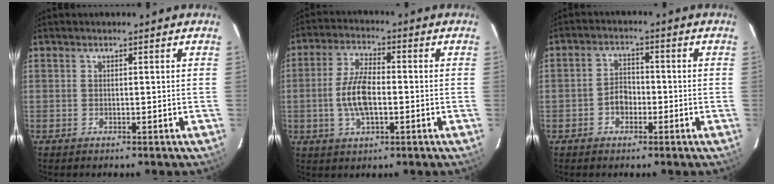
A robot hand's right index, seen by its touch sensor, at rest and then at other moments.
{"total": 8.5, "force": [-1.5, 3.6, 7.6], "torque": [-0.156, 0.006, -0.027]}
{"total": 3.8, "force": [-1.5, 2.8, 2.0], "torque": [-0.038, 0.011, -0.025]}